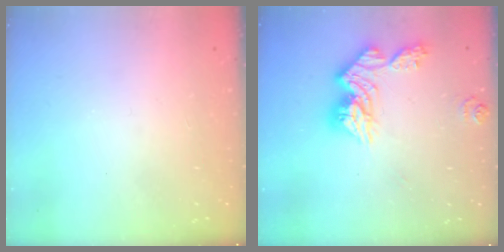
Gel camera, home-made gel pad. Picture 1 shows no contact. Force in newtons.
{"total": 13.4, "press": 13.3, "slide": 1.2}